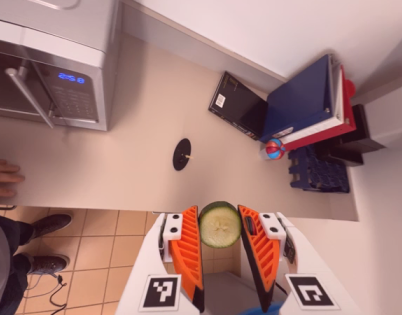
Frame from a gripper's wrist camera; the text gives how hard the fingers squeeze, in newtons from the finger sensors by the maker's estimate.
{"total": 7.7, "left": 7.4, "right": 7.9}